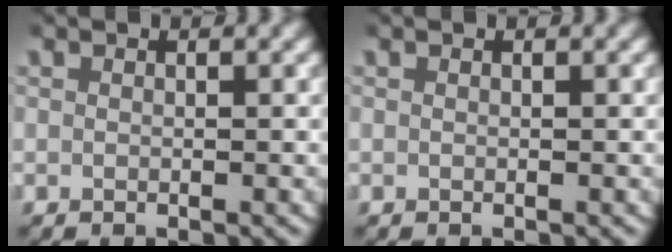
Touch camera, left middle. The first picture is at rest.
{"total": 0.0}